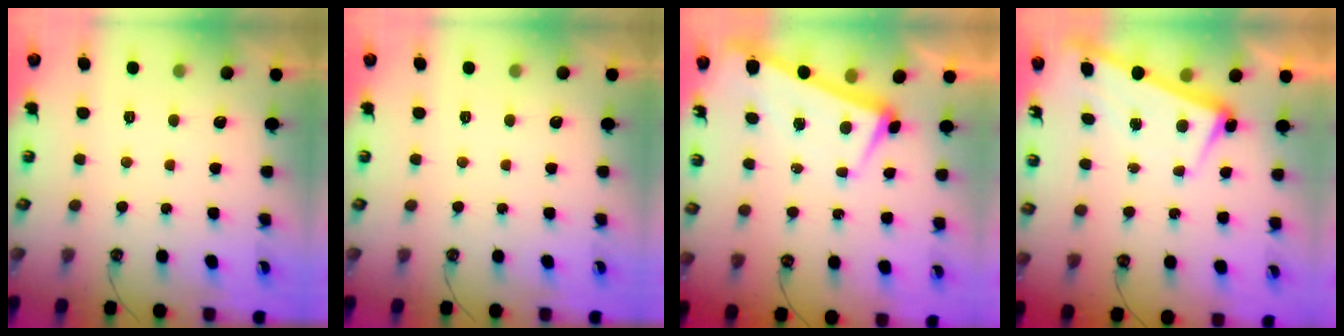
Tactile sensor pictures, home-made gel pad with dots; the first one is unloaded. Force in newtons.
{"total": 0.0}
{"total": 2.3, "press": 1.4, "slide": 1.8}
{"total": 2.2, "press": 2.1, "slide": 0.8}